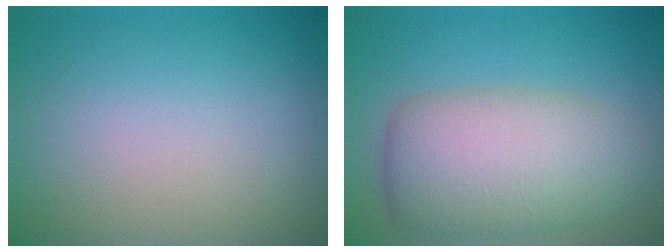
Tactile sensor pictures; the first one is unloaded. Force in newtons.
{"total": 7.5, "press": 7.4, "slide": 0.6}